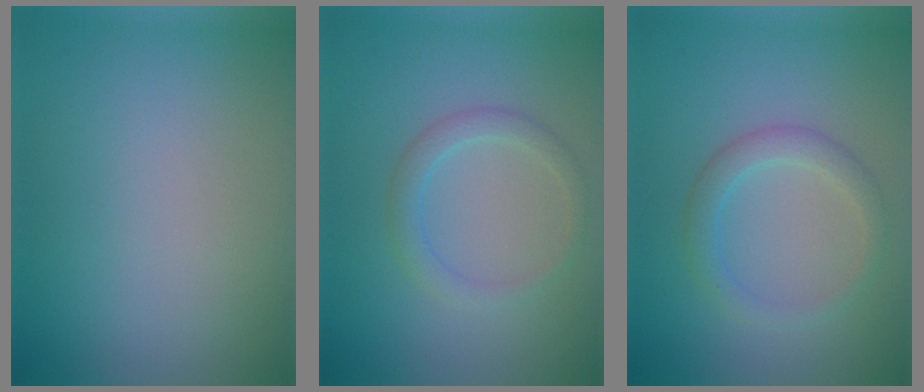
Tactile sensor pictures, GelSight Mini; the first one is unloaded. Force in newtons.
{"total": 1.9, "press": 1.9, "slide": 0.1}
{"total": 2.3, "press": 2.3, "slide": 0.1}